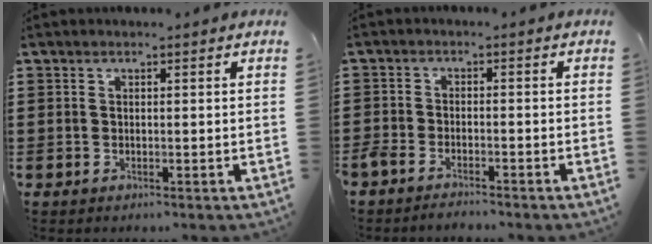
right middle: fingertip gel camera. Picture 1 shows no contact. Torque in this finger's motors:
{"motor_torque": [0.43, -0.29, 0.06, 0.09]}